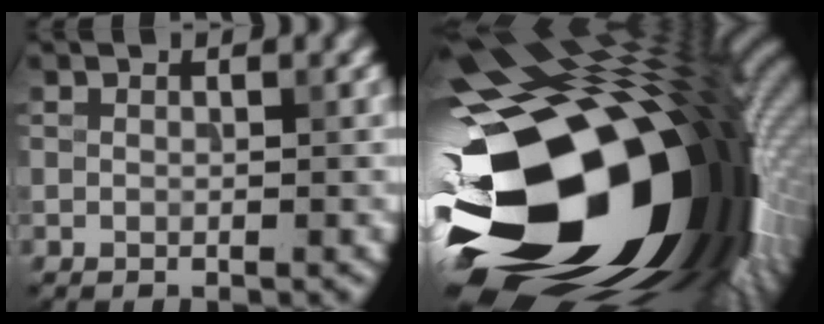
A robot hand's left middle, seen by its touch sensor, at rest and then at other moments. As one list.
[{"total": 21.6, "force": [-4.5, 13.5, 16.3], "torque": [-0.299, -0.069, -0.062]}]